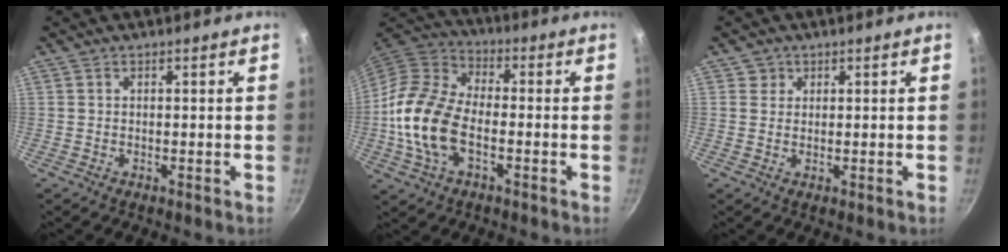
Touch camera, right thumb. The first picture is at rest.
{"total": 16.2, "force": [-3.2, 9.6, 12.6], "torque": [-0.235, 0.031, -0.078]}
{"total": 2.0, "force": [0.8, 1.9, 0.2], "torque": [0.013, 0.000, 0.008]}